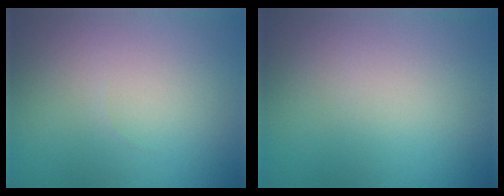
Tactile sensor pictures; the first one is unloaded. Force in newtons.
{"total": 0.0}